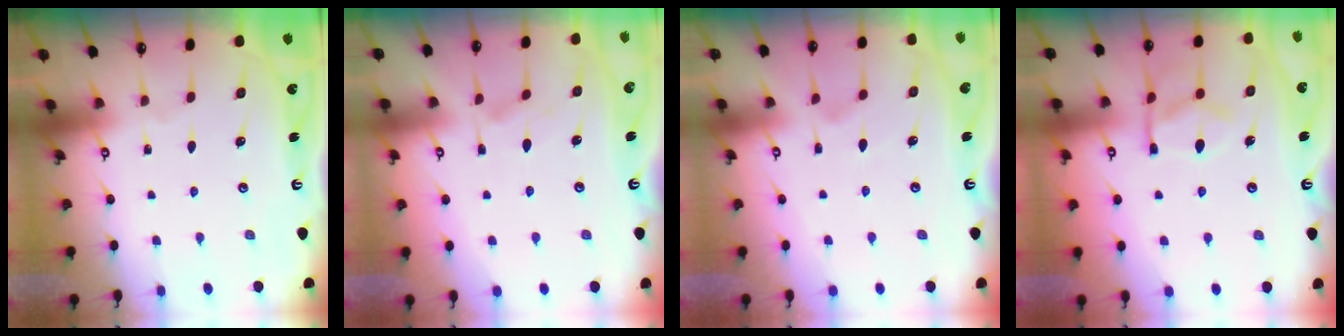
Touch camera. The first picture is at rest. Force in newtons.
{"total": 2.2, "press": 2.0, "slide": 1.0}
{"total": 1.2, "press": 0.2, "slide": 1.2}
{"total": 6.5, "press": 6.3, "slide": 1.8}